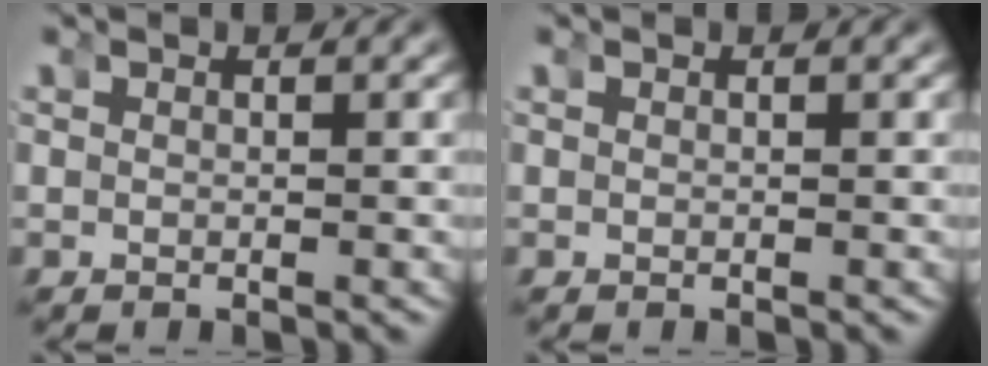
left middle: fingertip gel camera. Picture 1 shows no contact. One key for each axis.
{"total": 0.0}